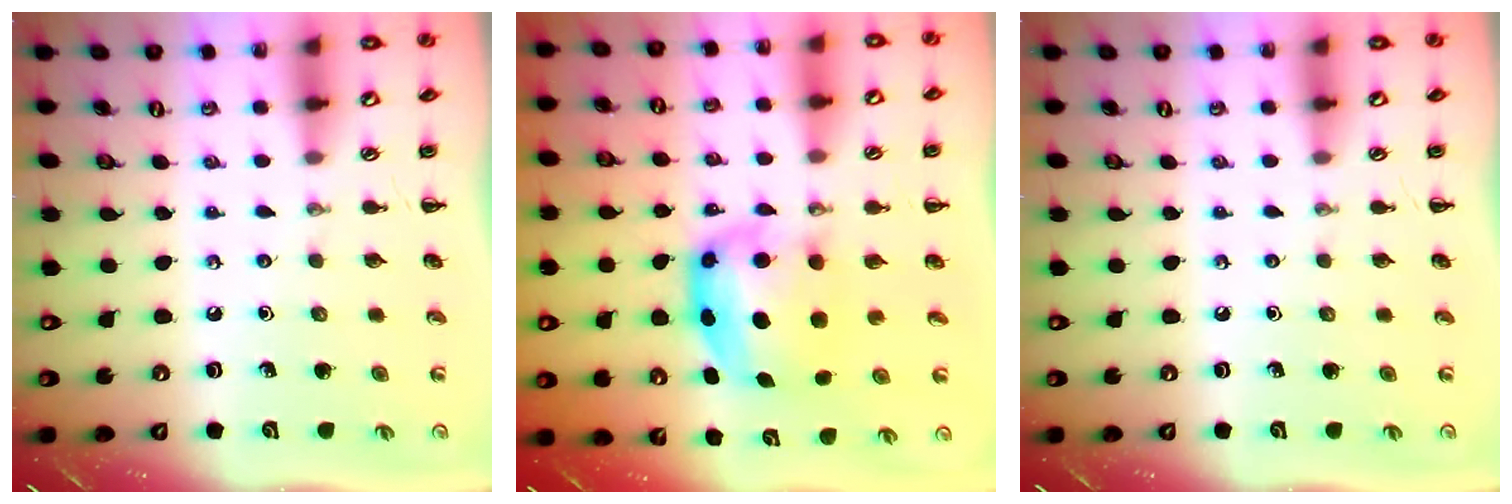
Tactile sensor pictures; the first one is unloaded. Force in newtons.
{"total": 6.0, "press": 5.9, "slide": 0.8}
{"total": 0.0}